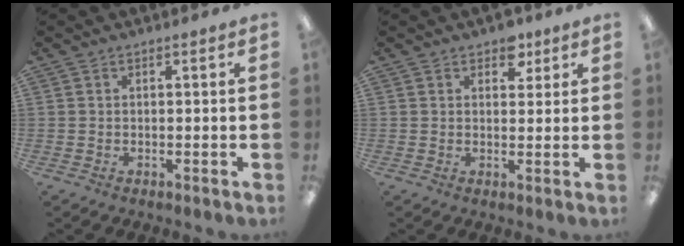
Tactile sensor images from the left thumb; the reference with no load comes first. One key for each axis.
{"total": 4.4, "fx": 2.9, "fy": 2.7, "fz": 2.0, "tx": -0.013, "ty": -0.008, "tz": 0.047}